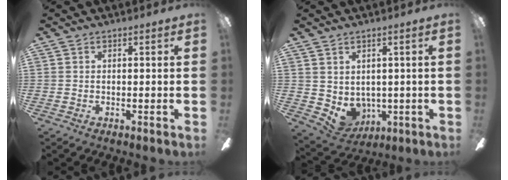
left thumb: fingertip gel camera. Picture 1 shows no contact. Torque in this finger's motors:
{"motor_torque": [0.56, 0.56, -0.15, 0.11, 0.05]}